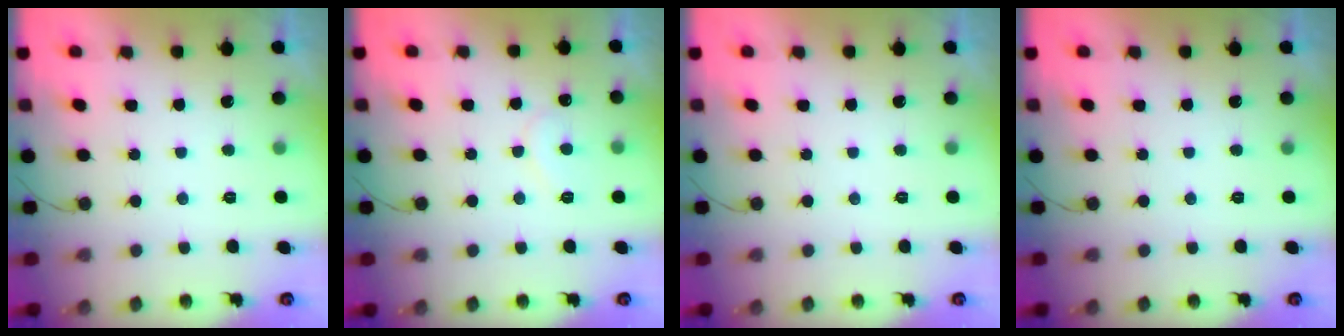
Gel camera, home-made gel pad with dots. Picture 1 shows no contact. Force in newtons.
{"total": 6.0, "press": 6.0, "slide": 0.4}
{"total": 0.0}
{"total": 0.0}